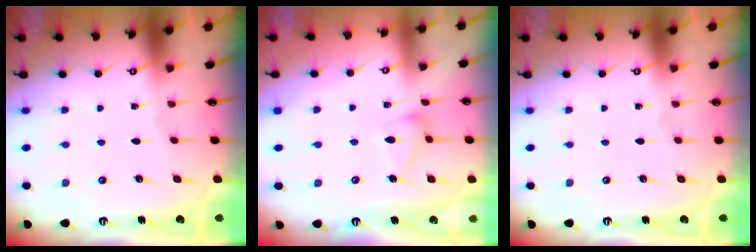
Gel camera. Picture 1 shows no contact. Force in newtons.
{"total": 9.4, "press": 9.4, "slide": 0.3}
{"total": 0.0}